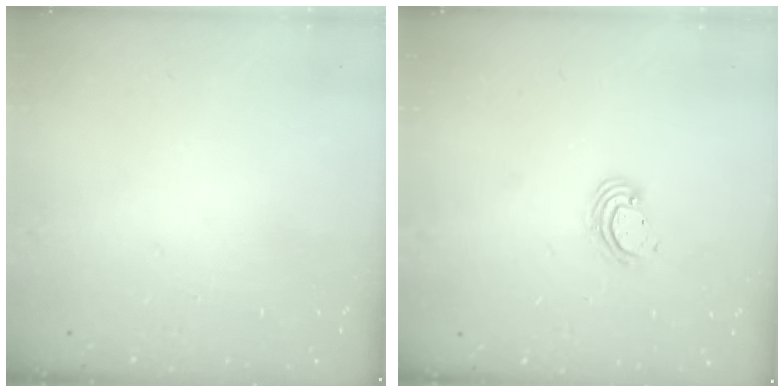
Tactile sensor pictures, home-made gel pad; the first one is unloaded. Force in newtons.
{"total": 3.5, "press": 3.5, "slide": 0.3}